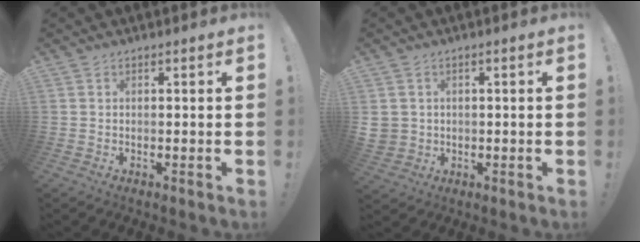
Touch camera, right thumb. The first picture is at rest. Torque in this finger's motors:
{"motor_torque": [0.17, 0.20, 0.37, -0.02, 0.00]}